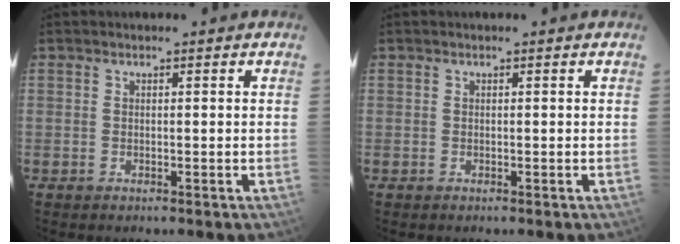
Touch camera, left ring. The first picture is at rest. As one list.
[{"total": 0.0}]